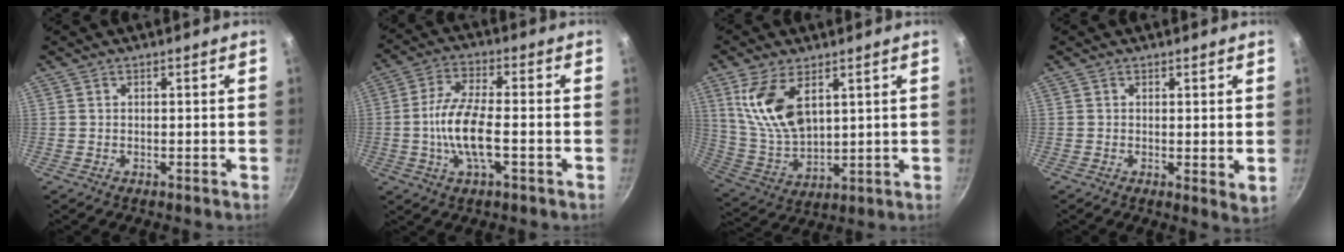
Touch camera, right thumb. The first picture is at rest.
{"total": 10.5, "force": [-2.2, 3.6, 9.6], "torque": [-0.189, 0.017, -0.051]}
{"total": 12.9, "force": [5.2, 6.8, 9.6], "torque": [-0.176, -0.032, 0.116]}
{"total": 2.9, "force": [0.7, 1.1, 2.6], "torque": [-0.036, -0.010, 0.009]}